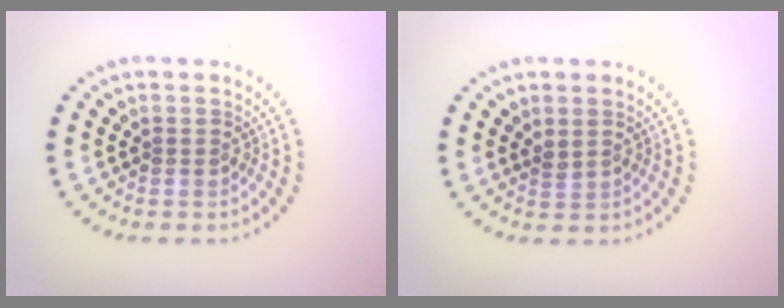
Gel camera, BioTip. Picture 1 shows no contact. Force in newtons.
{"total": 0.9, "press": 0.7, "slide": 0.5}